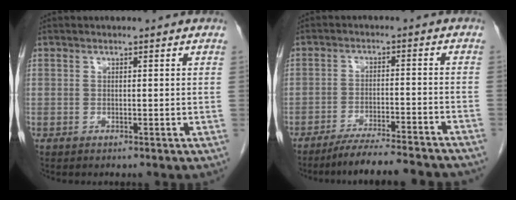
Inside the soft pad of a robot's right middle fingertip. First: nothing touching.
{"total": 14.5, "force": [-13.1, 0.6, 6.1], "torque": [-0.083, -0.015, -0.184]}